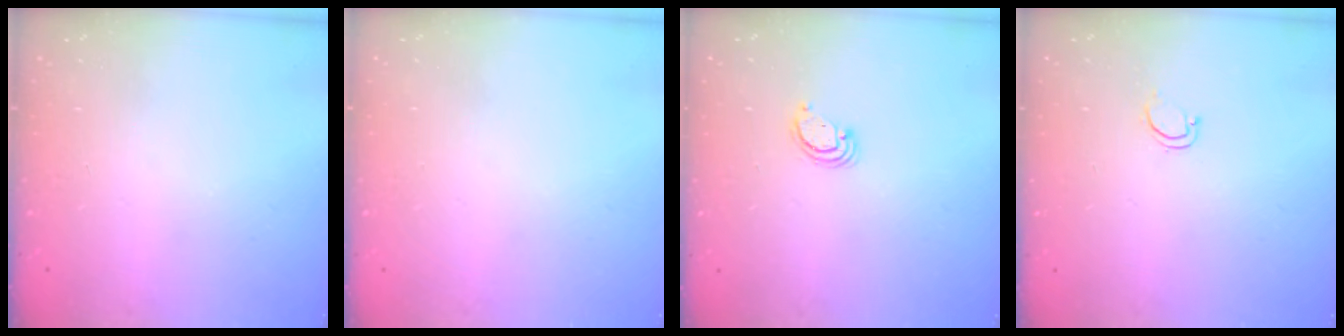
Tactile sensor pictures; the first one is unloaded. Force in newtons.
{"total": 0.0}
{"total": 2.3, "press": 2.3, "slide": 0.2}
{"total": 2.8, "press": 2.8, "slide": 0.2}